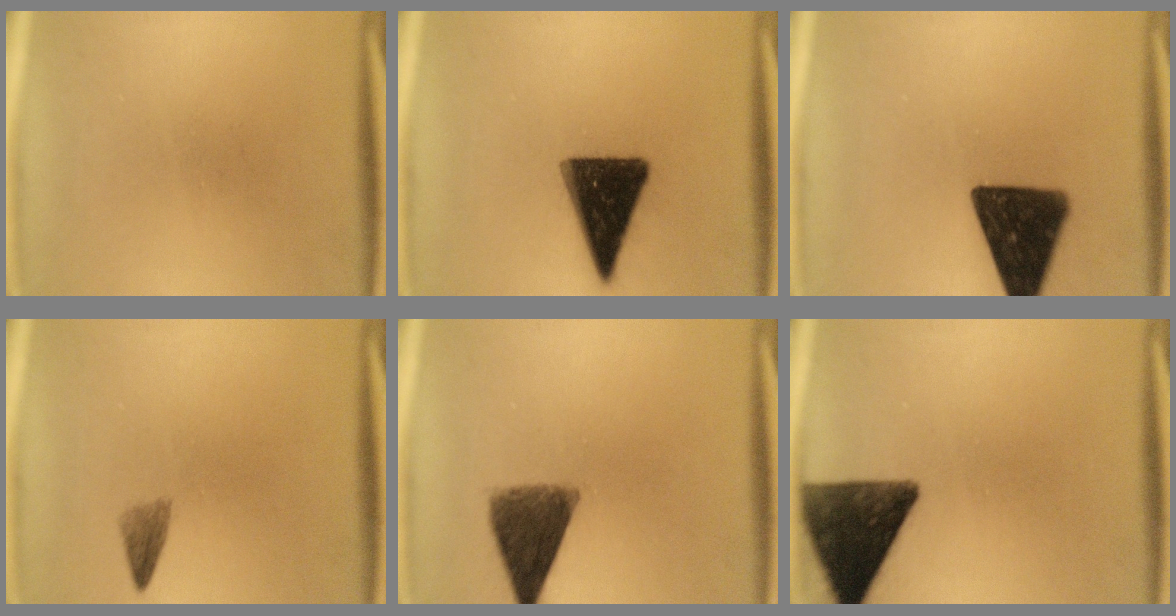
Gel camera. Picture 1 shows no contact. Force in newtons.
{"total": 15.2}
{"total": 16.3}
{"total": 1.7}
{"total": 9.0}
{"total": 12.8}